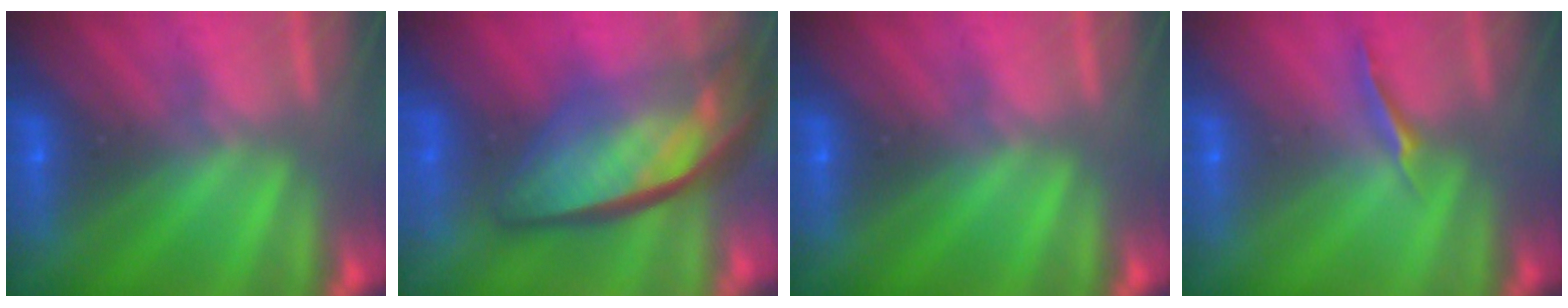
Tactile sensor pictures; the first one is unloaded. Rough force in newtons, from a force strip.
{"total": 7.5}
{"total": 0.0}
{"total": 1.3}